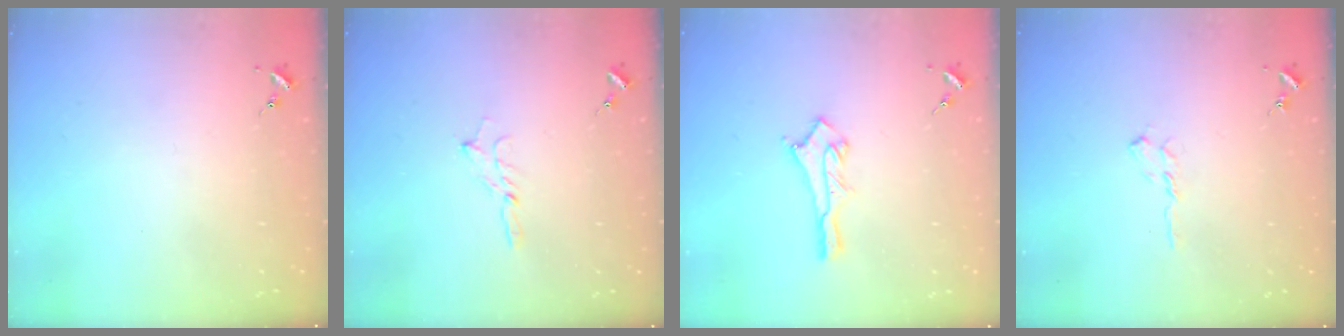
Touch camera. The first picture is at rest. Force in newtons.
{"total": 3.5, "press": 3.5, "slide": 0.4}
{"total": 10.8, "press": 10.7, "slide": 0.8}
{"total": 6.0, "press": 6.0, "slide": 0.6}